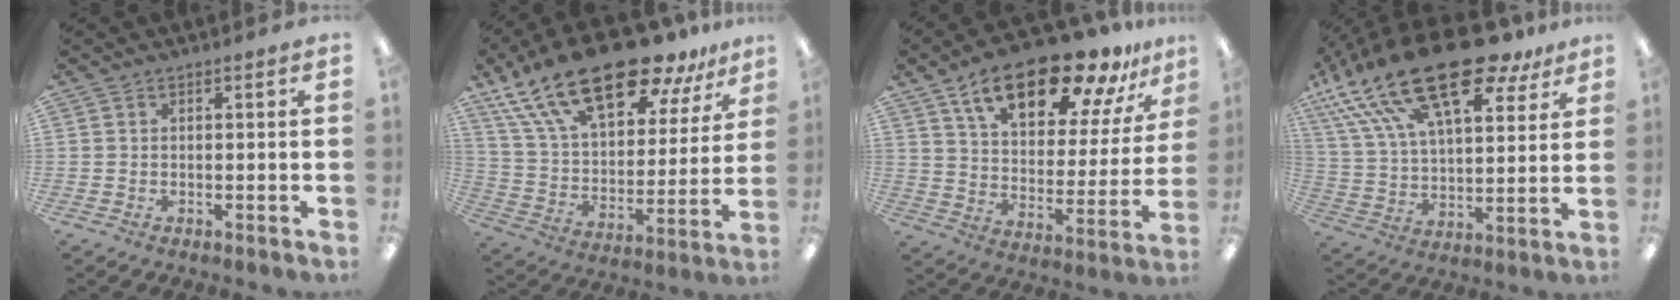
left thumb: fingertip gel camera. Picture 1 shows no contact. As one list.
[{"total": 26.5, "force": [18.3, 10.6, 16.0], "torque": [-0.296, -0.111, 0.313]}, {"total": 22.0, "force": [15.2, 8.9, 13.1], "torque": [-0.204, -0.087, 0.256]}, {"total": 26.5, "force": [16.8, 10.5, 17.6], "torque": [-0.329, -0.092, 0.287]}]